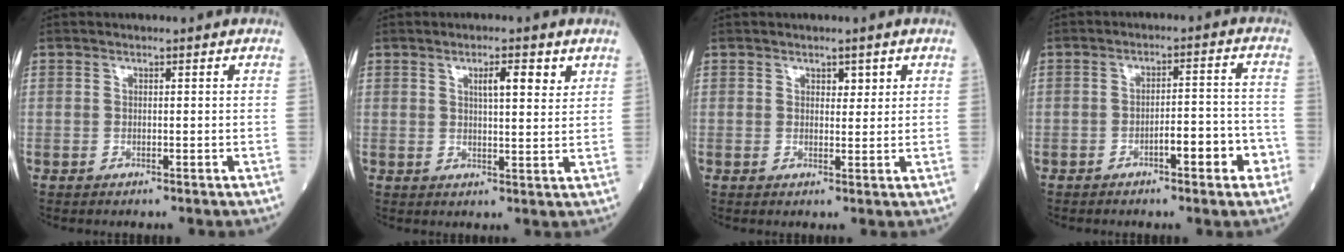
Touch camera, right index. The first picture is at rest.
{"total": 4.5, "force": [2.4, 0.9, 3.7], "torque": [-0.058, 0.000, 0.036]}
{"total": 1.9, "force": [1.1, 1.0, 1.2], "torque": [-0.012, 0.000, 0.016]}
{"total": 6.3, "force": [-3.2, 1.4, 5.3], "torque": [-0.066, 0.018, -0.042]}